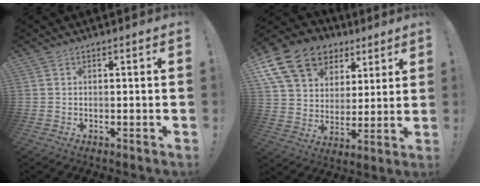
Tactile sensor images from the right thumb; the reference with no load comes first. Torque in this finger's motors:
{"motor_torque": [1.40, 2.13, 0.51, 0.01, 0.13]}